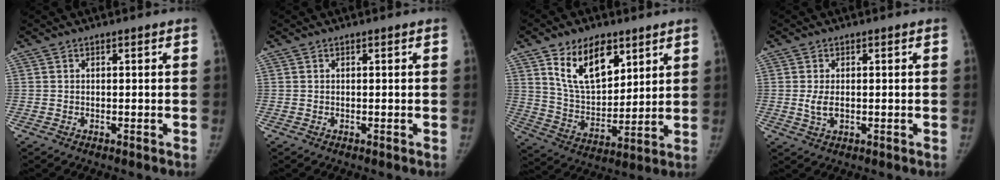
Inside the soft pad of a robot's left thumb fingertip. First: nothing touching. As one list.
[{"total": 0.0}, {"total": 15.2, "force": [8.2, 8.6, 9.5], "torque": [-0.125, -0.048, 0.159]}, {"total": 3.2, "force": [0.0, 1.9, 2.6], "torque": [-0.052, -0.006, 0.003]}]